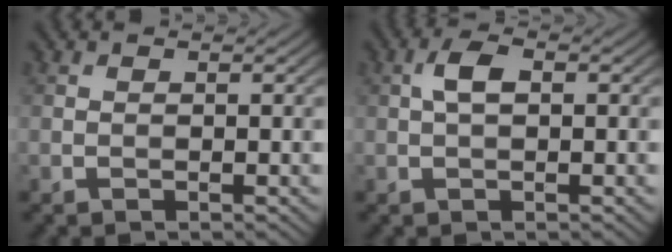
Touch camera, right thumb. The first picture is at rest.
{"total": 2.7, "force": [0.3, 1.3, 2.4], "torque": [-0.049, 0.008, 0.001]}